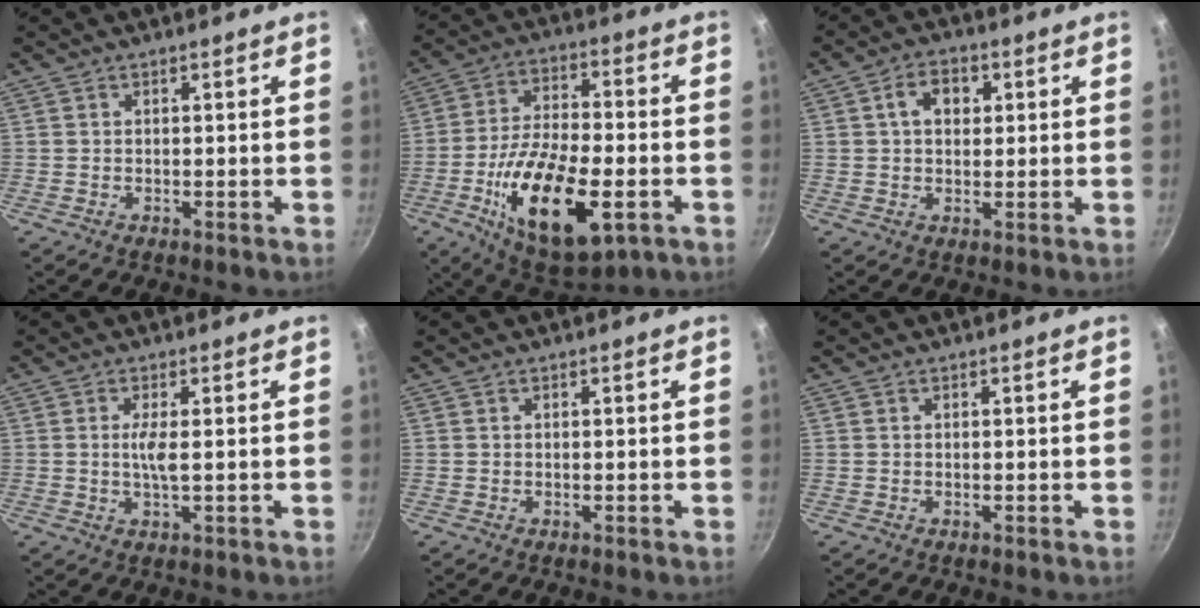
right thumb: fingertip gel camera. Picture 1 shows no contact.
{"total": 21.9, "force": [-7.1, 9.7, 18.3], "torque": [-0.302, 0.018, -0.113]}
{"total": 6.0, "force": [1.5, 4.2, 3.9], "torque": [-0.044, 0.007, 0.019]}
{"total": 3.1, "force": [0.2, 0.5, 3.1], "torque": [-0.067, -0.003, 0.005]}
{"total": 0.0}
{"total": 0.0}